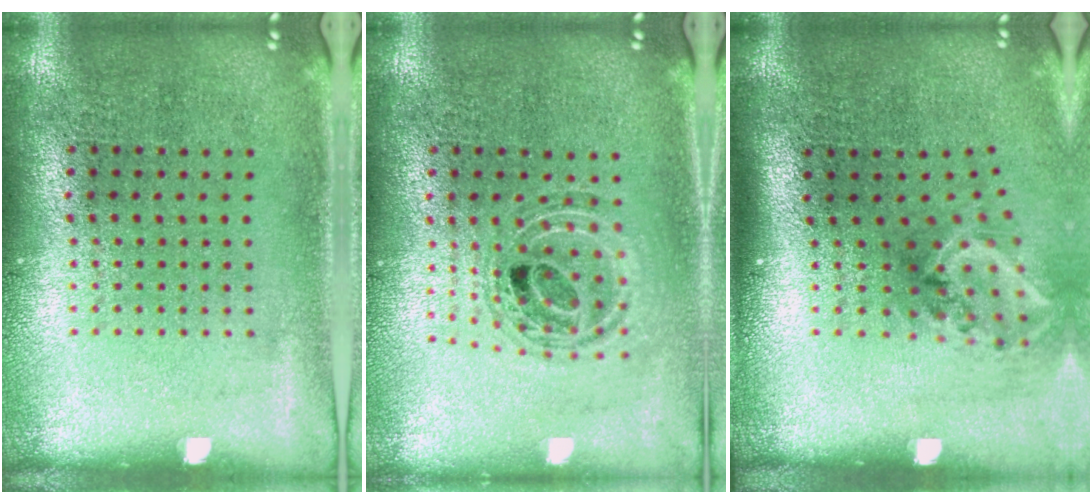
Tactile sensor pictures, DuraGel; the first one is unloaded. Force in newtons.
{"total": 0.7, "press": 0.7, "slide": 0.1}
{"total": 2.1, "press": 1.3, "slide": 1.6}